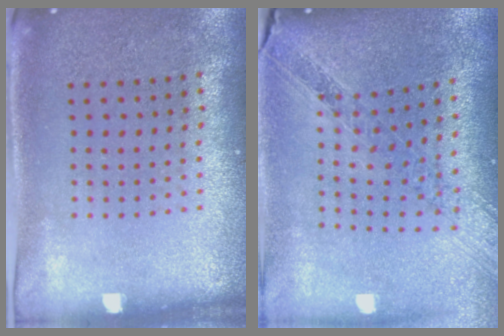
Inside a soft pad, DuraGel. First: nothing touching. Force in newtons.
{"total": 1.2, "press": 1.2, "slide": 0.3}